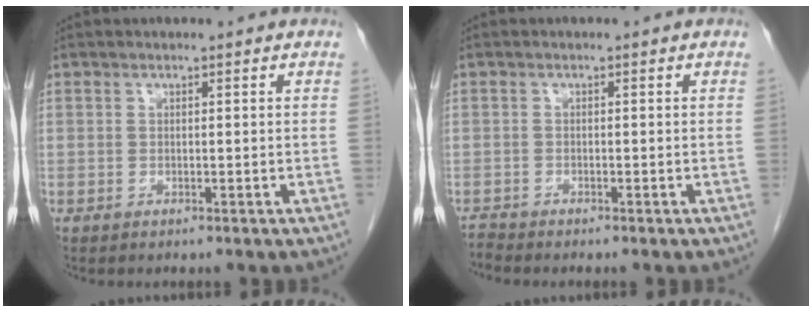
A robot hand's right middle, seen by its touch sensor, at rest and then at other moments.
{"total": 1.2, "force": [-1.2, -0.2, -0.3], "torque": [0.002, -0.009, -0.024]}